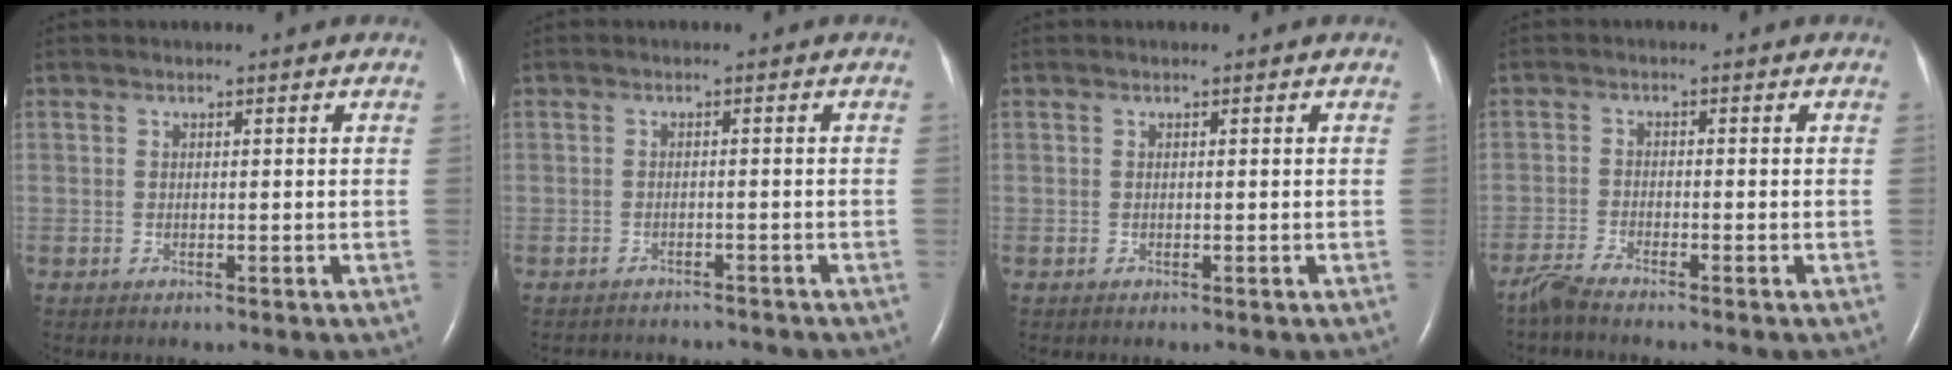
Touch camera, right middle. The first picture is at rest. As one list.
[{"total": 6.1, "force": [-5.8, 1.2, 1.0], "torque": [-0.014, -0.008, -0.072]}, {"total": 0.0}, {"total": 2.8, "force": [-2.6, -0.3, 0.9], "torque": [-0.030, -0.013, -0.057]}]